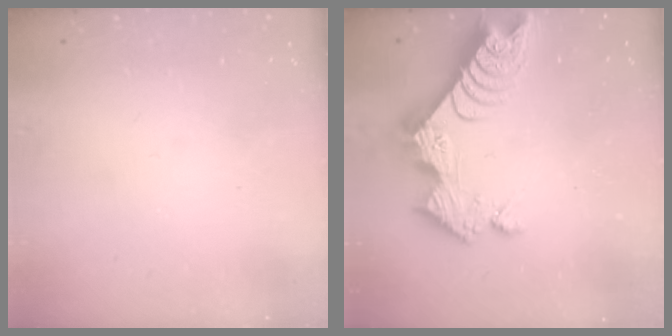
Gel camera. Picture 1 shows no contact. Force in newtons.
{"total": 16.6, "press": 16.6, "slide": 1.4}